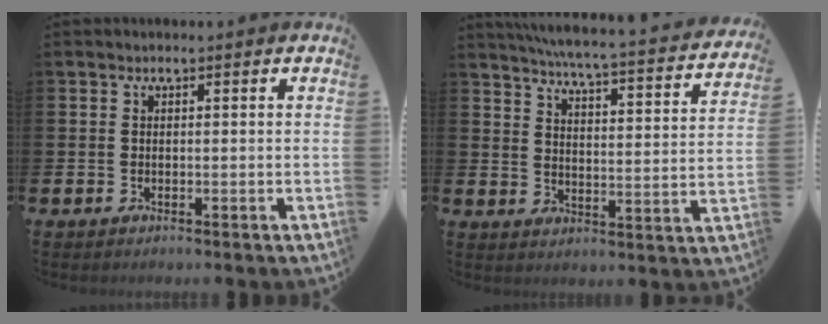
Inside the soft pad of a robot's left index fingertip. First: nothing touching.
{"total": 5.2, "force": [4.9, 0.1, 1.9], "torque": [-0.056, -0.046, 0.078]}